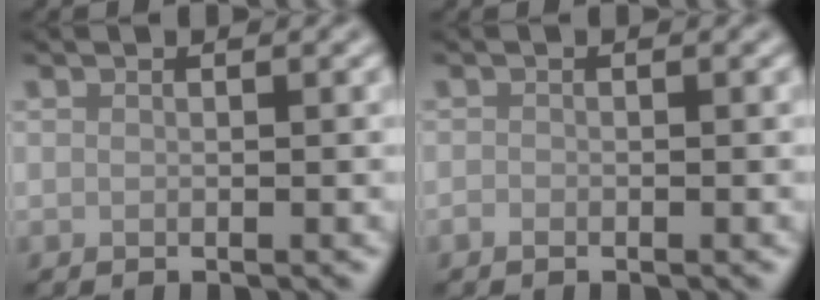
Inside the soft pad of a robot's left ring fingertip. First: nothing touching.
{"total": 0.5, "force": [-0.4, 0.3, 0.2], "torque": [-0.002, -0.003, -0.007]}